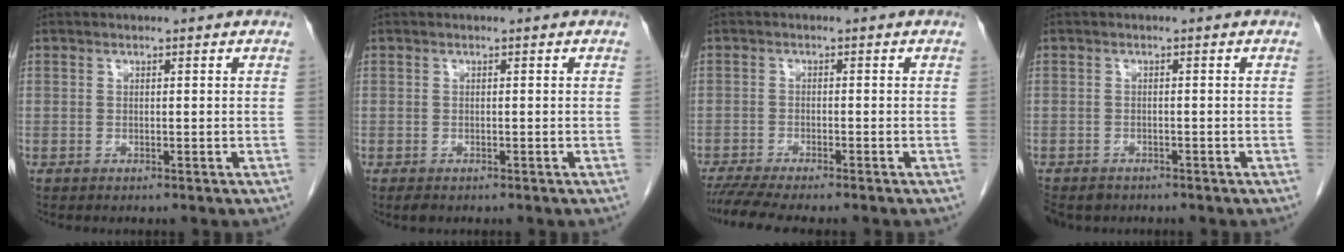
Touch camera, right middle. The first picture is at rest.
{"total": 1.1, "force": [-0.8, 0.6, 0.6], "torque": [-0.012, -0.001, -0.009]}
{"total": 7.6, "force": [-6.5, 0.4, 3.9], "torque": [-0.060, -0.017, -0.104]}
{"total": 5.9, "force": [-4.3, 3.6, 1.7], "torque": [-0.040, -0.006, -0.064]}